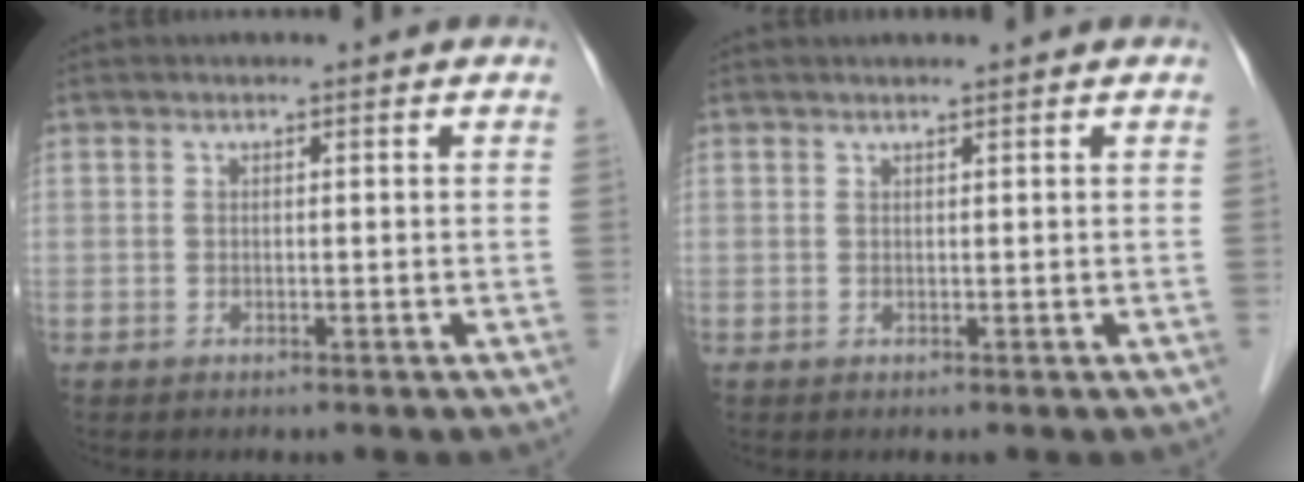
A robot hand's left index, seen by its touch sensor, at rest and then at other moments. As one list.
[{"total": 1.0, "force": [0.9, -0.1, 0.4], "torque": [-0.005, 0.008, 0.018]}]